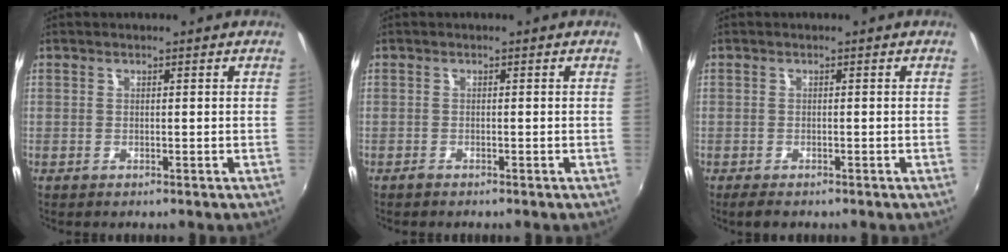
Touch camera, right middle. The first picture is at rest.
{"total": 0.7, "force": [-0.7, 0.2, 0.1], "torque": [-0.003, -0.001, -0.013]}
{"total": 2.3, "force": [-1.8, 0.9, 1.2], "torque": [-0.024, -0.011, -0.029]}